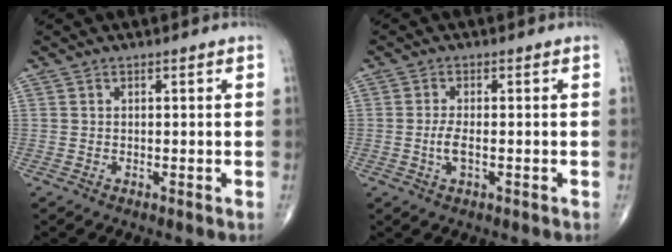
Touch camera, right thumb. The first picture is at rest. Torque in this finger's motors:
{"motor_torque": [0.46, 0.57, 0.05, 0.17, -0.03]}